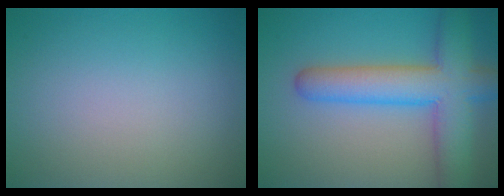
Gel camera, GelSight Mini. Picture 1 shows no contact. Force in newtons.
{"total": 8.0, "press": 8.0, "slide": 0.5}